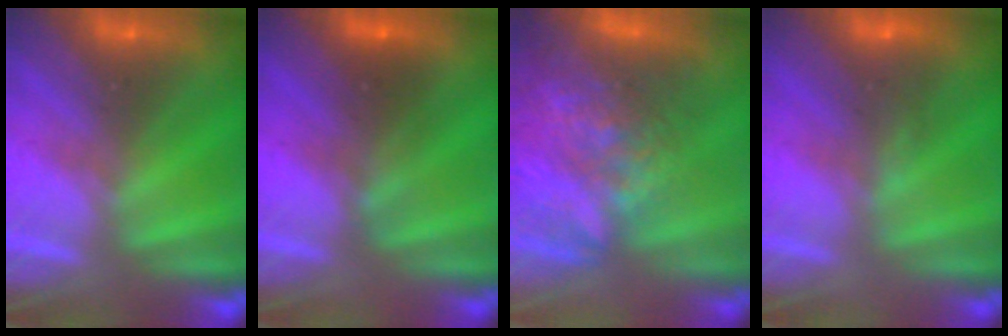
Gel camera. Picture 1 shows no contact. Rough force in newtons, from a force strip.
{"total": 2.6}
{"total": 10.3}
{"total": 3.6}